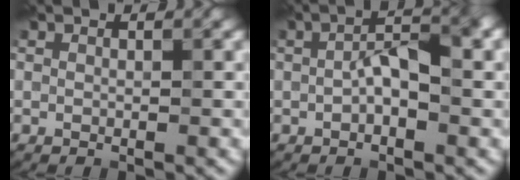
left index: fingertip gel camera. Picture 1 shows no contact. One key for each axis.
{"total": 4.3, "fx": -0.3, "fy": 1.6, "fz": 3.9, "tx": -0.071, "ty": 0.012, "tz": -0.010}